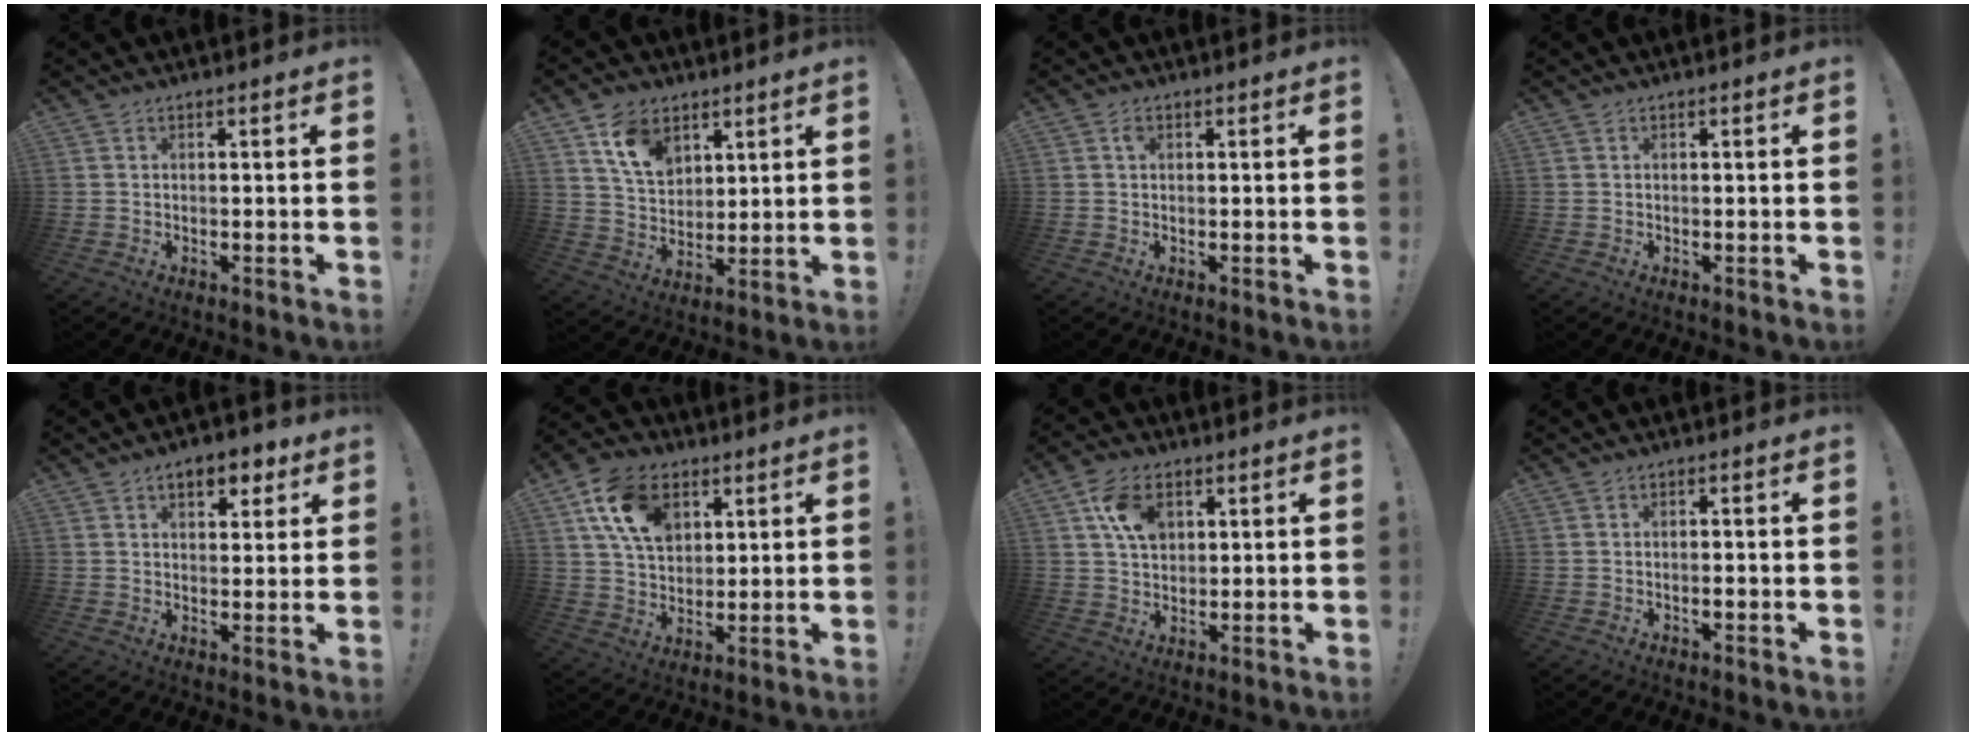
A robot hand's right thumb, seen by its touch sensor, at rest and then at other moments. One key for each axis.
{"total": 11.4, "fx": 6.6, "fy": 7.8, "fz": 5.1, "tx": -0.086, "ty": -0.028, "tz": 0.128}
{"total": 1.1, "fx": 0.4, "fy": 0.8, "fz": 0.6, "tx": -0.006, "ty": -0.001, "tz": 0.006}
{"total": 0.0}
{"total": 7.2, "fx": 3.9, "fy": 4.1, "fz": 4.4, "tx": -0.055, "ty": -0.007, "tz": 0.067}
{"total": 15.2, "fx": 6.3, "fy": 10.8, "fz": 8.7, "tx": -0.143, "ty": -0.010, "tz": 0.127}
{"total": 9.6, "fx": 3.8, "fy": 6.8, "fz": 5.6, "tx": -0.095, "ty": 0.003, "tz": 0.076}
{"total": 0.9, "fx": -0.4, "fy": 0.3, "fz": 0.6, "tx": -0.013, "ty": 0.002, "tz": -0.007}